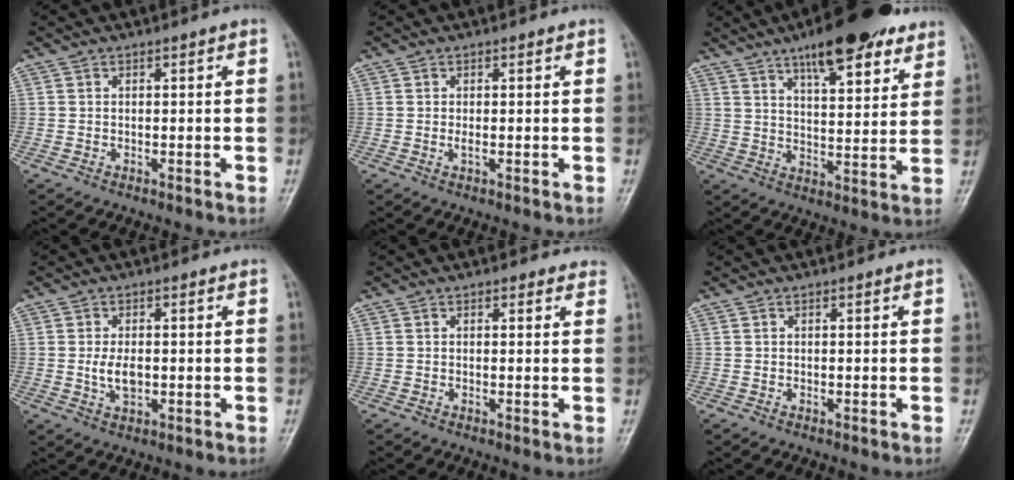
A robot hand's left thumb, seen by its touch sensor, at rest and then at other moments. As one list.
[{"total": 0.9, "force": [0.0, 0.4, 0.8], "torque": [-0.015, -0.003, -0.002]}, {"total": 16.5, "force": [10.6, 5.4, 11.4], "torque": [-0.132, -0.040, 0.157]}, {"total": 4.2, "force": [-0.2, 2.4, 3.4], "torque": [-0.061, -0.005, -0.002]}, {"total": 2.0, "force": [1.5, 1.2, 0.6], "torque": [0.011, -0.005, 0.009]}, {"total": 0.0}]